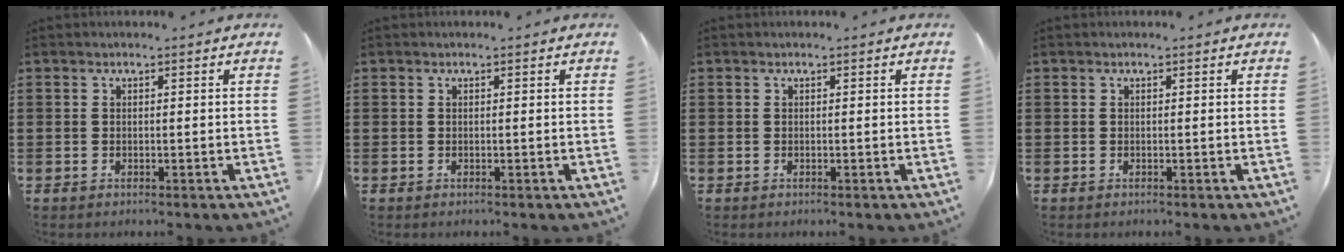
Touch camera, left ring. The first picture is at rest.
{"total": 0.0}
{"total": 0.0}
{"total": 0.0}